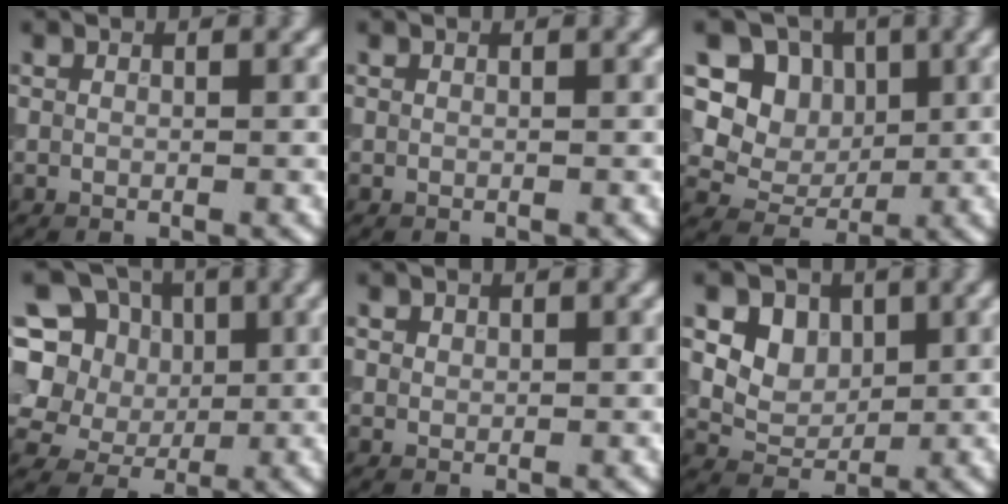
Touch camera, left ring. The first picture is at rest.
{"total": 0.0}
{"total": 6.4, "force": [2.4, 5.4, 2.4], "torque": [-0.047, -0.005, 0.036]}
{"total": 9.6, "force": [3.3, 7.8, 4.5], "torque": [-0.095, 0.026, 0.025]}
{"total": 0.8, "force": [0.5, 0.6, 0.0], "torque": [0.003, -0.001, 0.003]}
{"total": 5.2, "force": [2.2, 4.1, 2.3], "torque": [-0.054, -0.005, 0.050]}